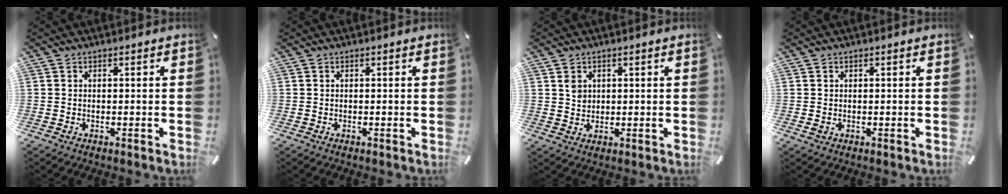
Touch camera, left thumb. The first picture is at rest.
{"total": 0.0}
{"total": 2.9, "force": [1.2, 2.6, 0.8], "torque": [-0.003, -0.003, 0.019]}
{"total": 0.5, "force": [0.1, 0.5, 0.2], "torque": [0.003, -0.001, -0.001]}